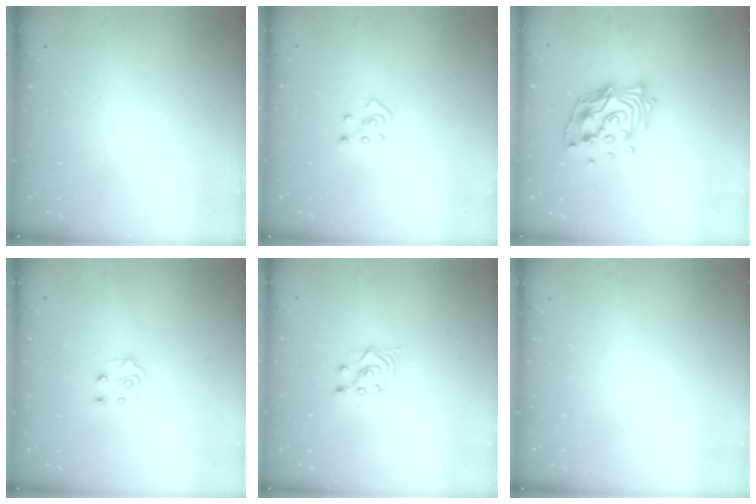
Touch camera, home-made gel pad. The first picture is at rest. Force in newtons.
{"total": 4.7, "press": 4.6, "slide": 0.6}
{"total": 13.5, "press": 13.4, "slide": 1.0}
{"total": 4.3, "press": 4.3, "slide": 0.5}
{"total": 2.5, "press": 2.2, "slide": 1.2}
{"total": 0.0}